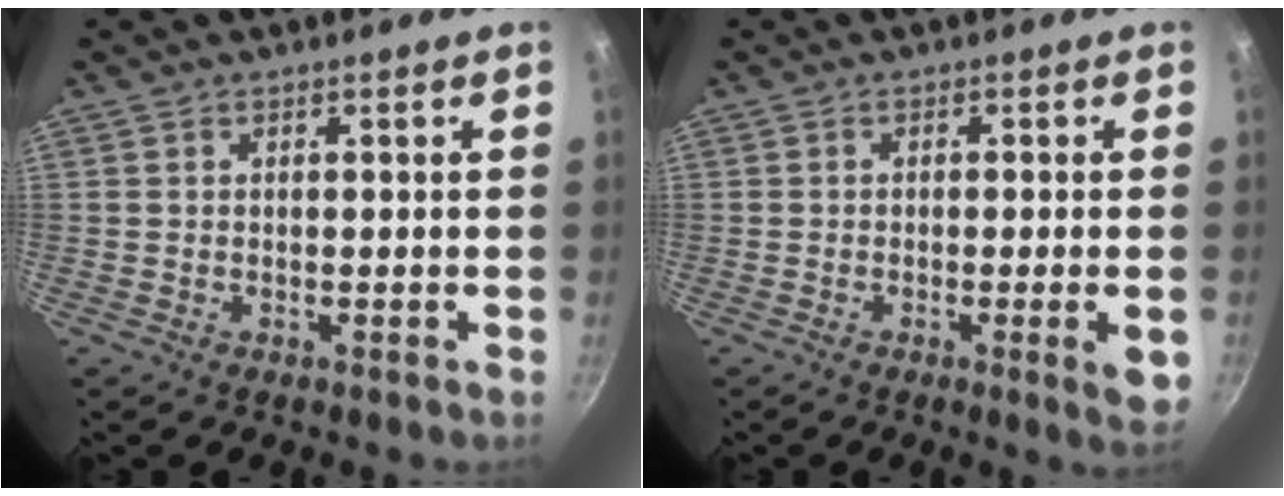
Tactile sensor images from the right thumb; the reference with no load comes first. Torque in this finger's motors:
{"motor_torque": [0.30, -0.42, 0.06, 0.59, -0.01]}